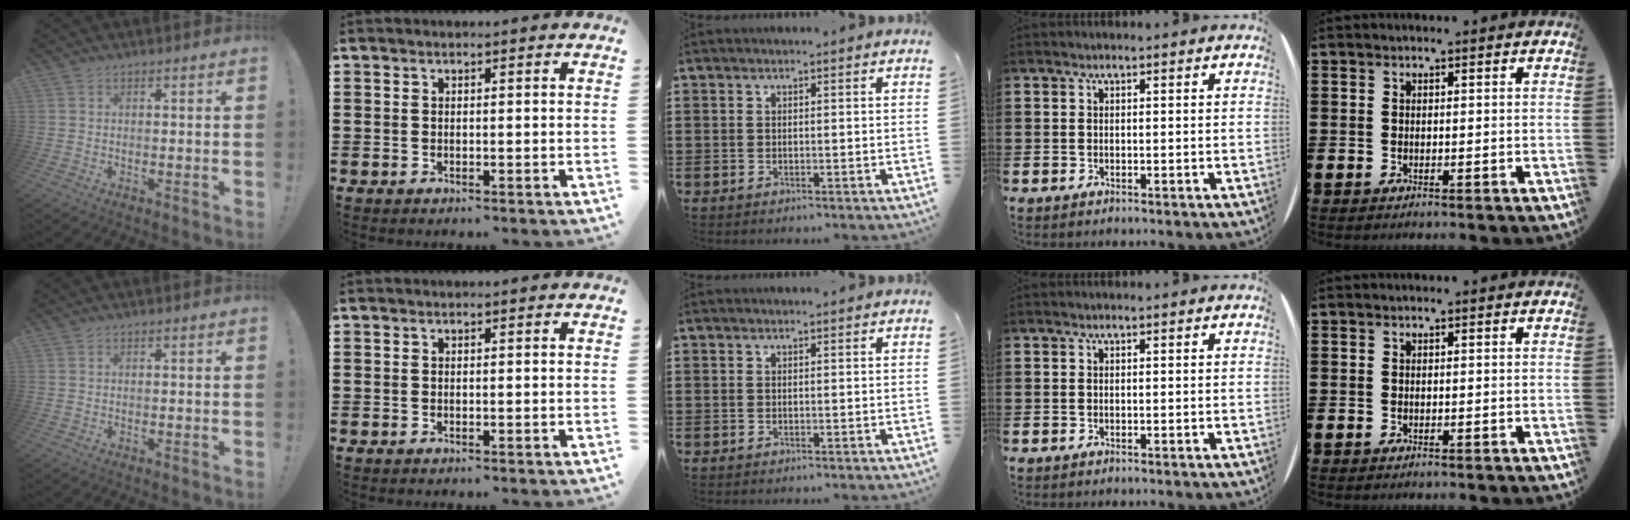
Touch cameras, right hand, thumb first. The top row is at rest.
{}